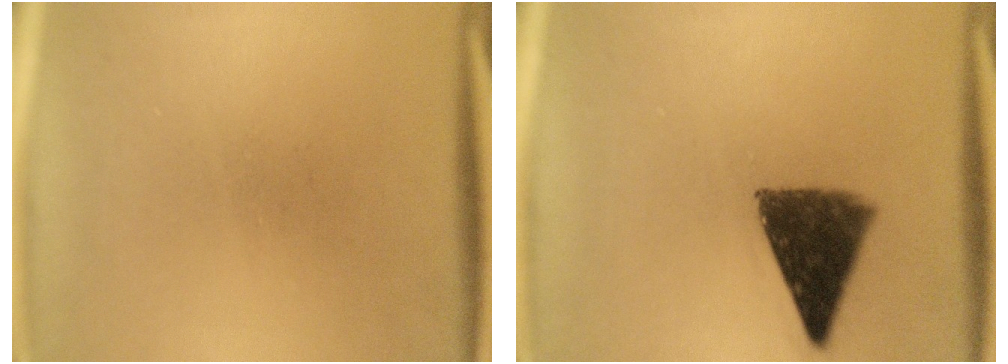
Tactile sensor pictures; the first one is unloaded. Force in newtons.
{"total": 10.4}